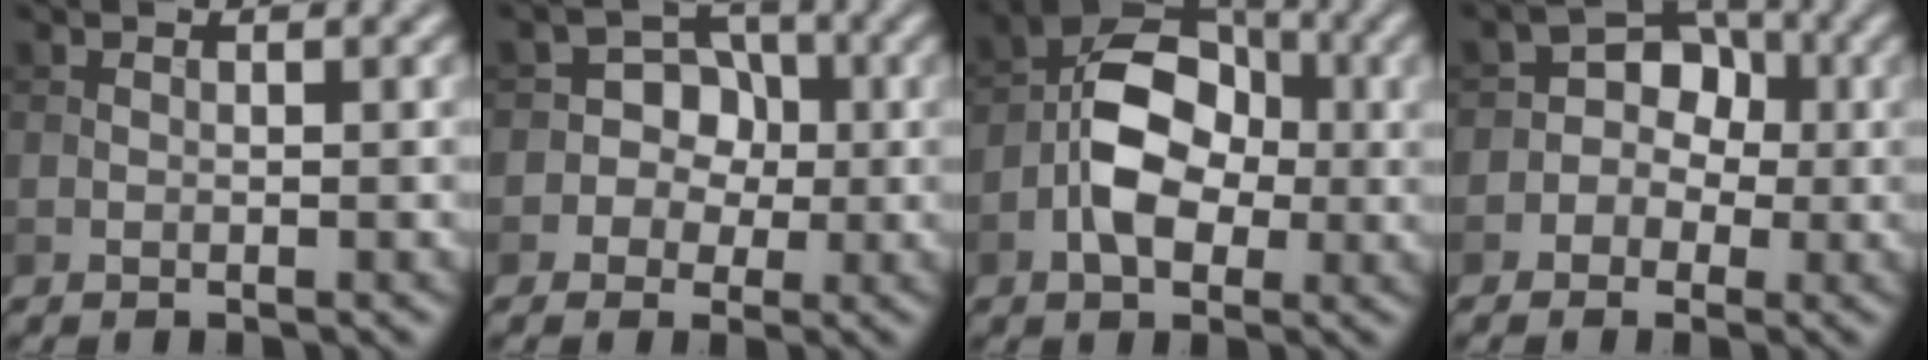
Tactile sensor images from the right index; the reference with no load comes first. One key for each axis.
{"total": 4.3, "fx": -0.7, "fy": 4.1, "fz": 1.2, "tx": 0.004, "ty": 0.025, "tz": -0.032}
{"total": 6.9, "fx": -1.4, "fy": 4.4, "fz": 5.1, "tx": -0.080, "ty": 0.010, "tz": -0.031}
{"total": 4.6, "fx": -0.9, "fy": 4.2, "fz": 1.7, "tx": 0.009, "ty": 0.028, "tz": -0.034}